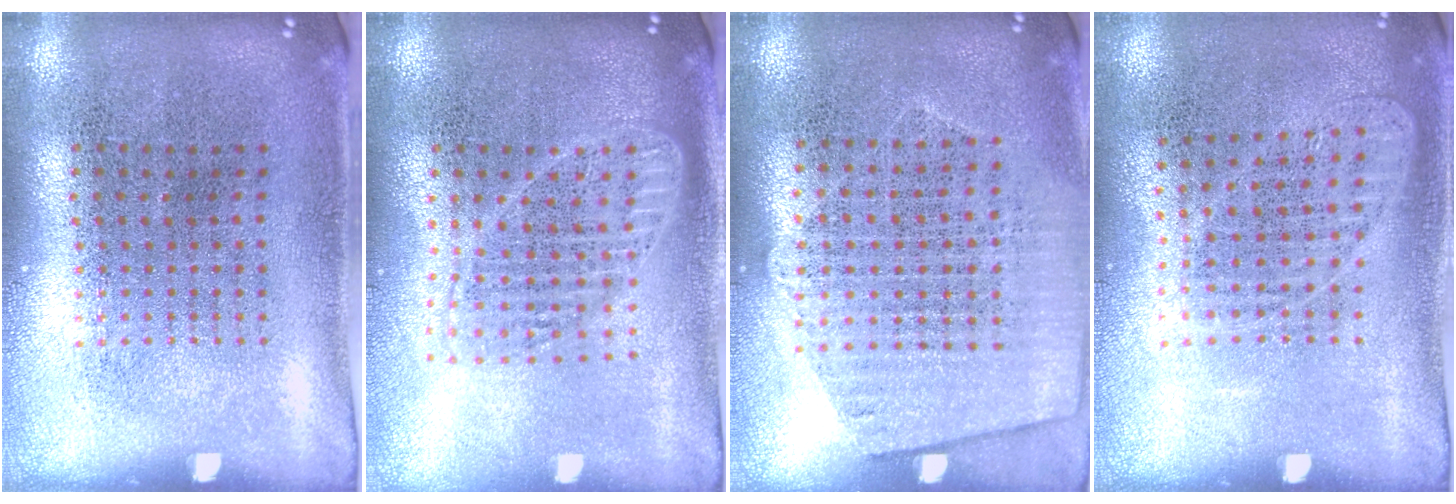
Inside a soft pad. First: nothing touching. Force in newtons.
{"total": 1.8, "press": 1.6, "slide": 0.9}
{"total": 1.3, "press": 1.2, "slide": 0.5}
{"total": 1.0, "press": 1.0, "slide": 0.3}